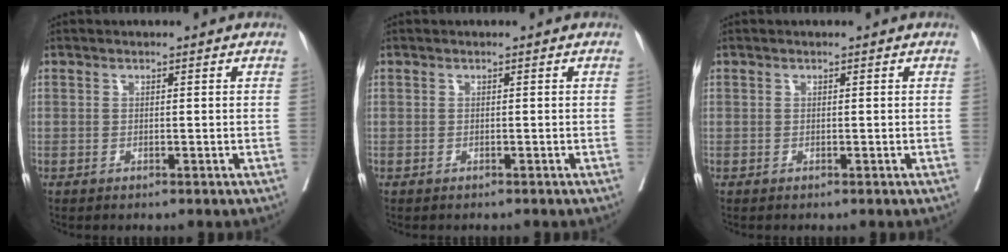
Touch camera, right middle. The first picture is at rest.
{"total": 0.9, "force": [-0.8, 0.4, 0.1], "torque": [-0.007, 0.002, -0.013]}
{"total": 0.0}